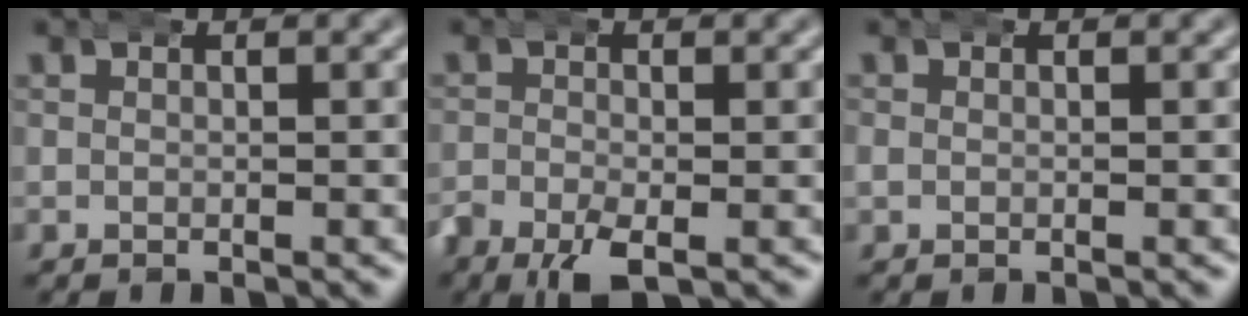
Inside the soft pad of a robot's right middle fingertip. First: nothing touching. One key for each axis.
{"total": 3.9, "fx": -2.4, "fy": 1.9, "fz": 2.4, "tx": -0.053, "ty": -0.021, "tz": -0.034}
{"total": 1.0, "fx": 0.0, "fy": 0.9, "fz": 0.3, "tx": -0.014, "ty": 0.004, "tz": -0.004}